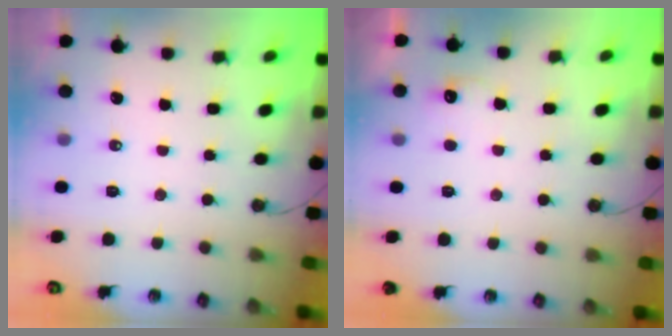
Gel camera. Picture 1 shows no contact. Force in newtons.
{"total": 5.6, "press": 5.5, "slide": 1.2}